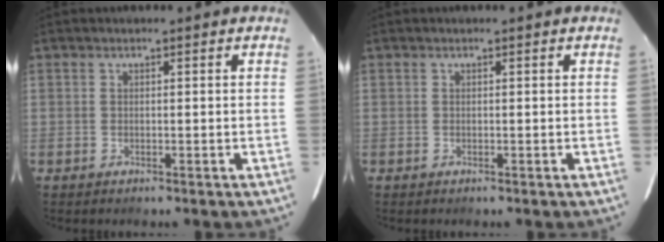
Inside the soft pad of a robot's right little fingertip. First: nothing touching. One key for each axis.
{"total": 0.0}